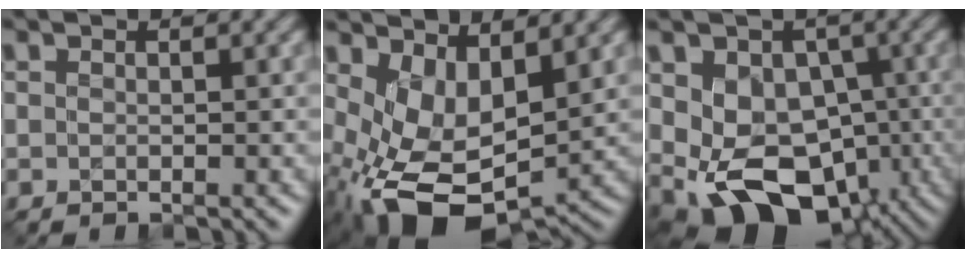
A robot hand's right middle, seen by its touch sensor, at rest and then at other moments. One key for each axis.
{"total": 8.7, "fx": -0.7, "fy": 4.8, "fz": 7.2, "tx": -0.158, "ty": -0.020, "tz": 0.000}
{"total": 9.4, "fx": -1.4, "fy": 6.9, "fz": 6.3, "tx": -0.098, "ty": -0.014, "tz": -0.024}